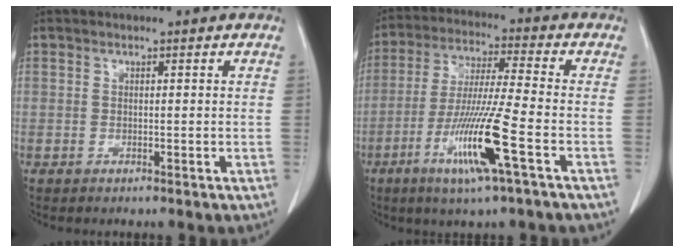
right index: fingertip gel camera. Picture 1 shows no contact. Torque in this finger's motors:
{"motor_torque": [2.01, -0.13, 0.99, 0.21]}